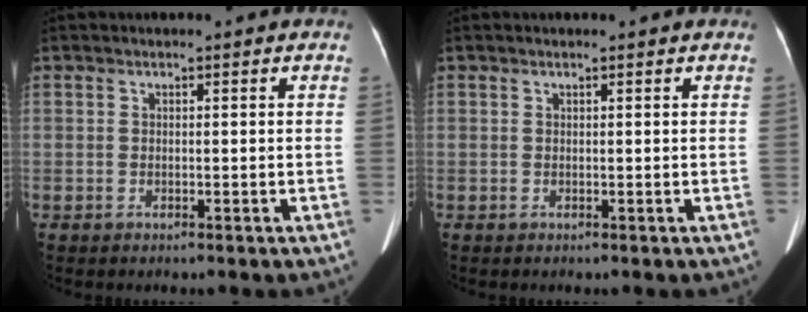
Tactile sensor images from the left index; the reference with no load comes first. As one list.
[{"total": 0.0}]